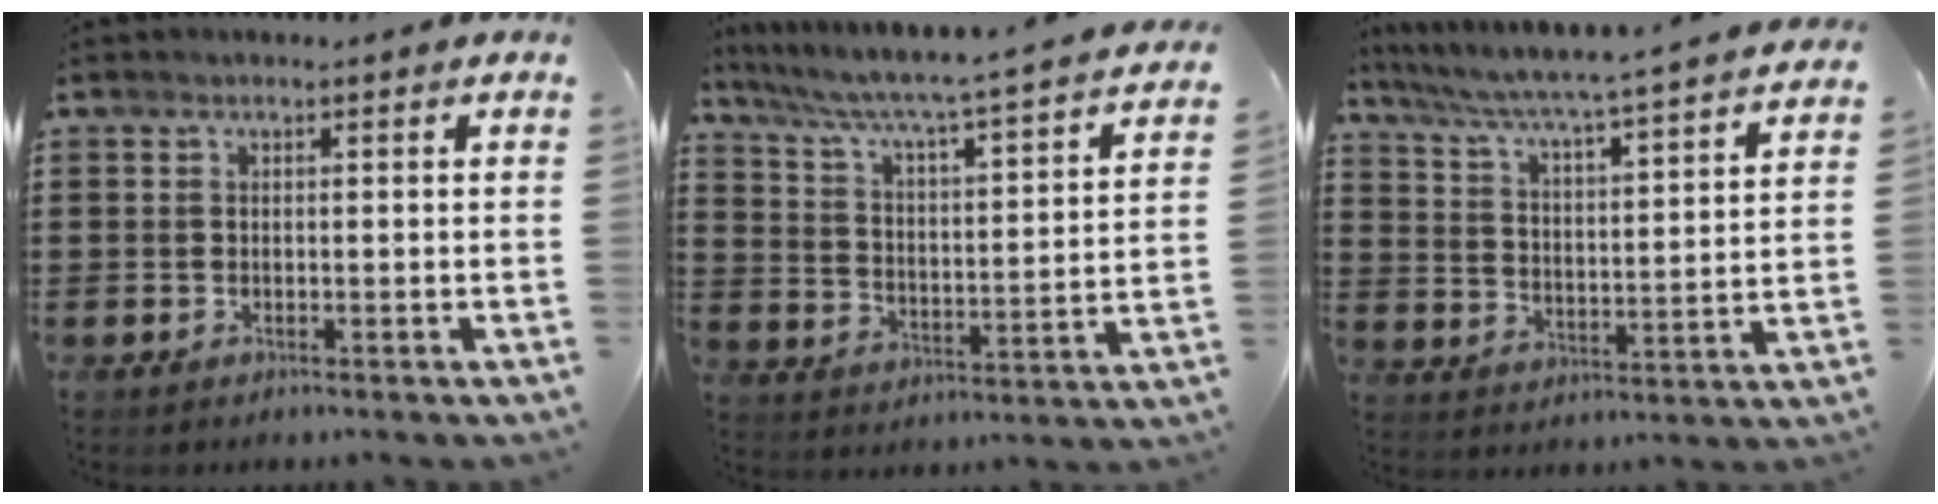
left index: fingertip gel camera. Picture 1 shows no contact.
{"total": 4.6, "force": [4.0, -0.5, 2.3], "torque": [-0.067, -0.046, 0.053]}
{"total": 4.6, "force": [4.1, -0.9, 1.9], "torque": [-0.058, -0.046, 0.056]}